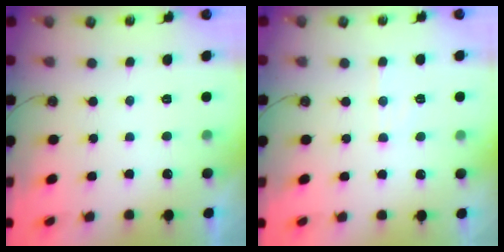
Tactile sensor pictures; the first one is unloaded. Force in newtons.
{"total": 5.3, "press": 5.3, "slide": 0.4}